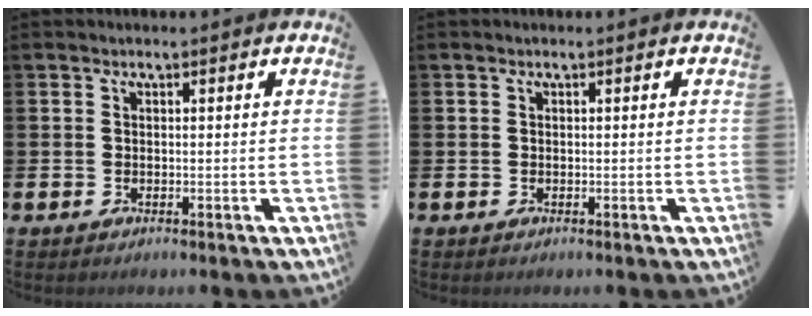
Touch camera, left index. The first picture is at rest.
{"total": 0.0}